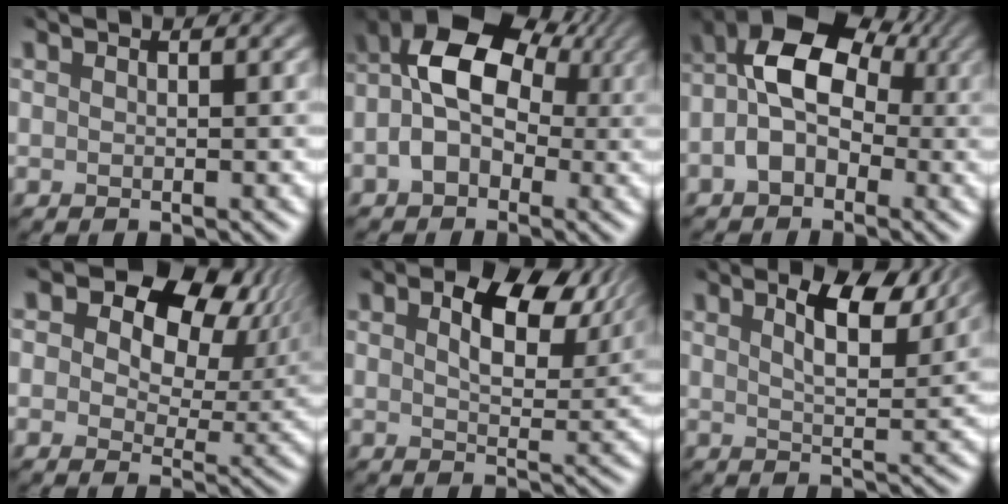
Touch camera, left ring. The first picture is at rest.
{"total": 7.2, "force": [-1.0, 4.9, 5.1], "torque": [-0.096, 0.008, -0.017]}
{"total": 6.7, "force": [-1.4, 4.6, 4.7], "torque": [-0.089, 0.011, -0.026]}
{"total": 10.8, "force": [3.8, 7.6, 6.7], "torque": [-0.105, 0.004, 0.065]}
{"total": 6.8, "force": [2.6, 4.2, 4.7], "torque": [-0.091, -0.009, 0.053]}
{"total": 4.3, "force": [2.2, 1.5, 3.4], "torque": [-0.076, -0.009, 0.050]}